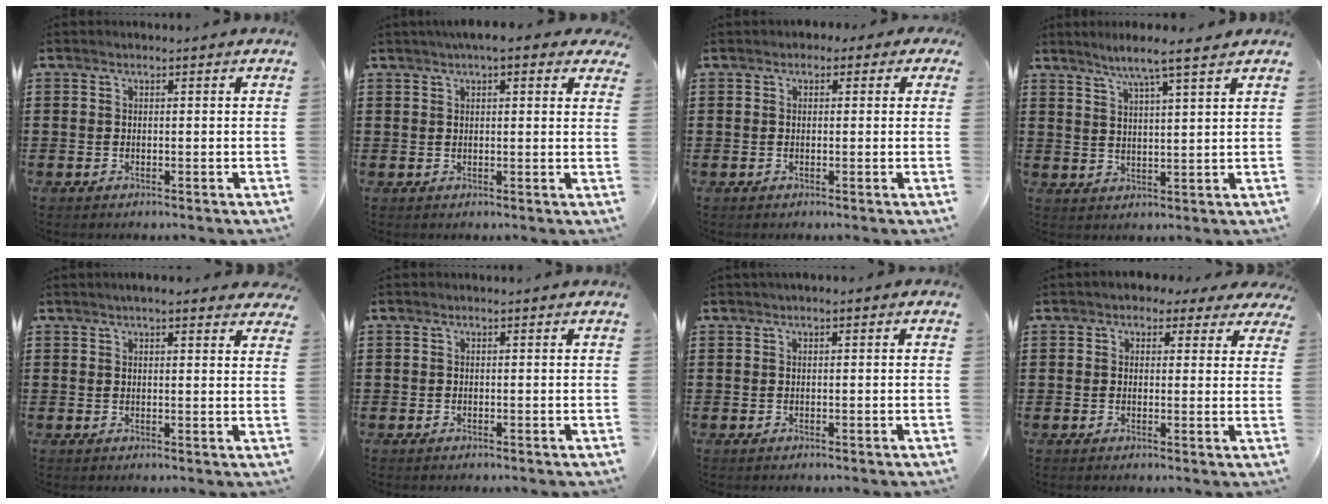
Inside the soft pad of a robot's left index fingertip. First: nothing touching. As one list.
[{"total": 3.2, "force": [2.2, 0.7, 2.2], "torque": [-0.049, 0.004, 0.039]}, {"total": 1.3, "force": [-0.1, 1.1, 0.6], "torque": [-0.016, 0.008, -0.004]}, {"total": 5.5, "force": [4.5, -0.4, 3.2], "torque": [-0.076, -0.011, 0.077]}, {"total": 3.2, "force": [2.8, 0.3, 1.7], "torque": [-0.039, 0.003, 0.050]}, {"total": 0.0}, {"total": 0.5, "force": [0.1, 0.2, 0.5], "torque": [-0.009, 0.001, 0.002]}, {"total": 2.6, "force": [1.7, 1.6, 1.0], "torque": [-0.021, 0.005, 0.029]}]